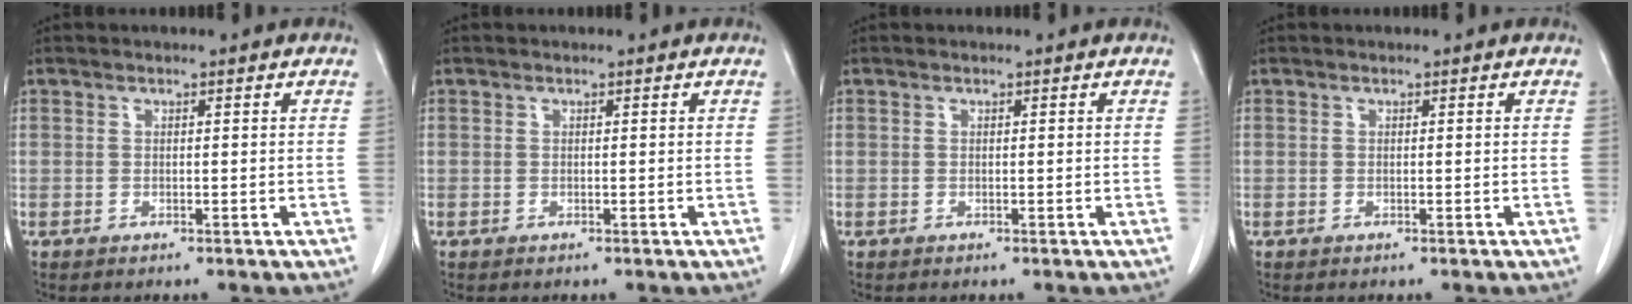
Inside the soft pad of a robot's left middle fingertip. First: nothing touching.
{"total": 0.0}
{"total": 0.0}
{"total": 0.0}